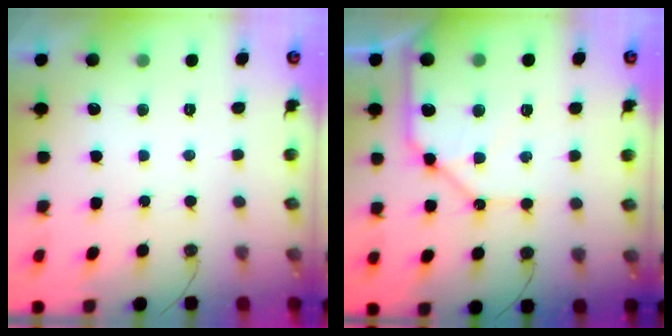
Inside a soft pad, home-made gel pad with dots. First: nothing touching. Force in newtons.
{"total": 12.8, "press": 12.8, "slide": 1.5}